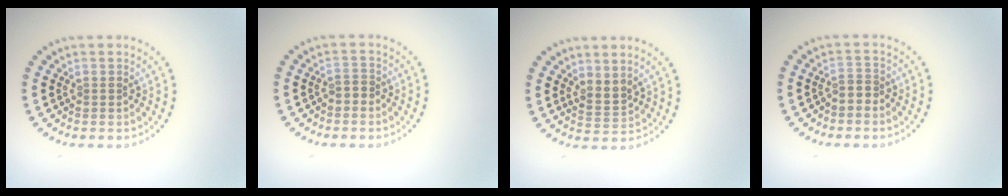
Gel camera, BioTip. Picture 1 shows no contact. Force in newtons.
{"total": 1.0, "press": 0.9, "slide": 0.3}
{"total": 2.0, "press": 1.5, "slide": 1.3}
{"total": 1.4, "press": 1.2, "slide": 0.8}